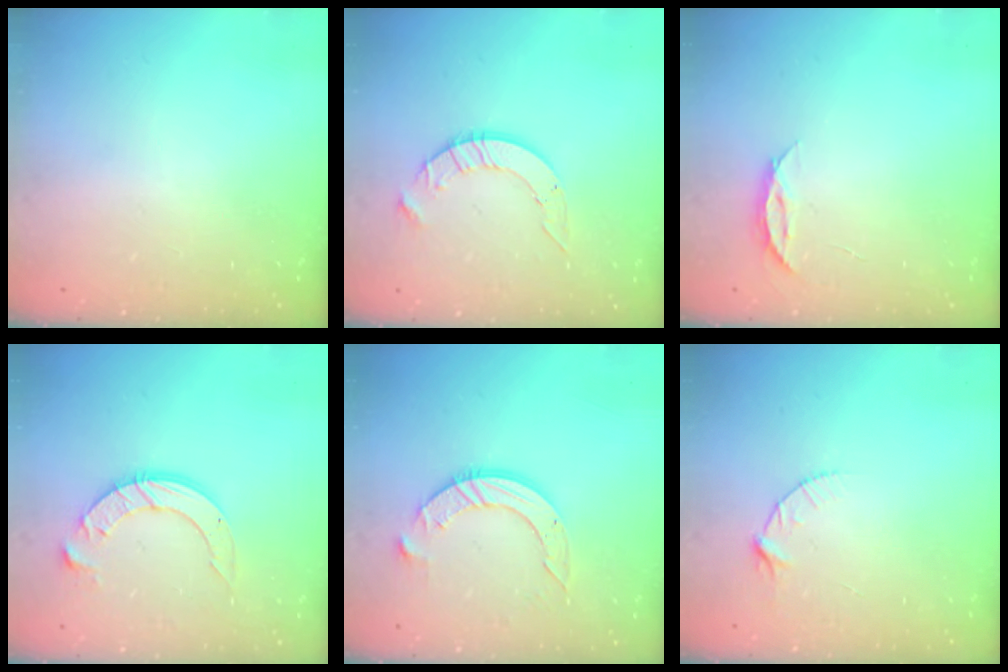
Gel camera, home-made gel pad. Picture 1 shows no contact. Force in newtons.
{"total": 7.0, "press": 7.0, "slide": 0.4}
{"total": 3.7, "press": 3.6, "slide": 0.4}
{"total": 10.2, "press": 10.2, "slide": 1.0}
{"total": 10.0, "press": 10.0, "slide": 1.0}
{"total": 5.5, "press": 5.4, "slide": 0.6}